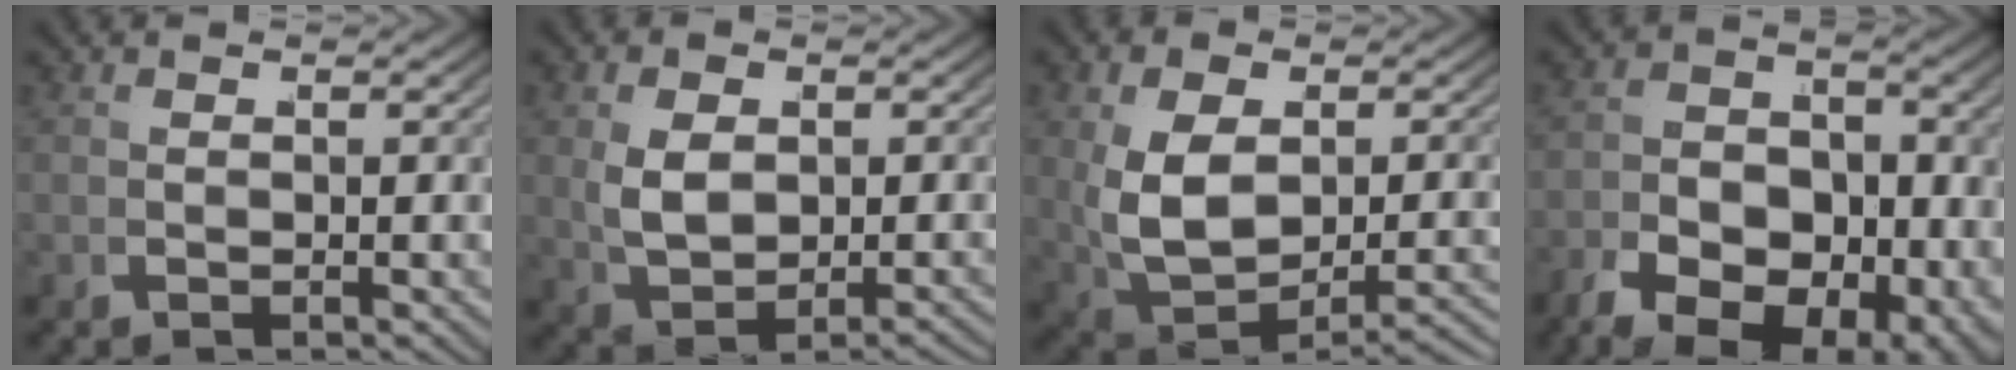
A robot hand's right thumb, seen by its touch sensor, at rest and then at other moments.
{"total": 4.0, "force": [0.6, 2.4, 3.2], "torque": [-0.068, -0.010, 0.026]}
{"total": 6.9, "force": [-0.9, 4.3, 5.4], "torque": [-0.127, -0.022, 0.012]}
{"total": 10.9, "force": [-3.8, 7.7, 6.7], "torque": [-0.119, -0.062, -0.035]}